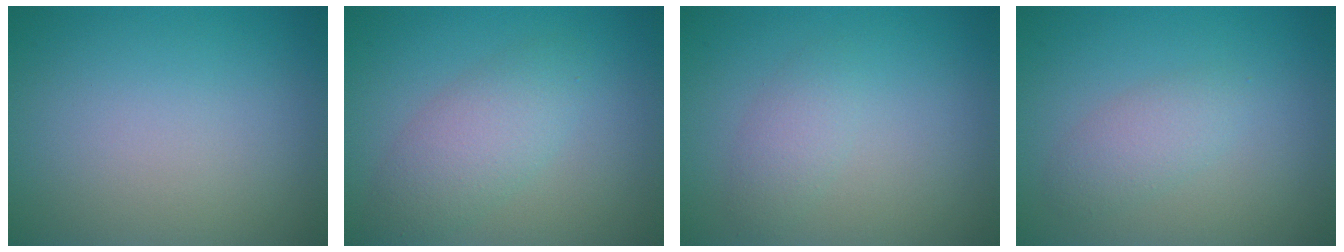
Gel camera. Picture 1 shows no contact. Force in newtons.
{"total": 3.6, "press": 3.6, "slide": 0.2}
{"total": 1.7, "press": 1.7, "slide": 0.1}
{"total": 2.0, "press": 2.0, "slide": 0.1}